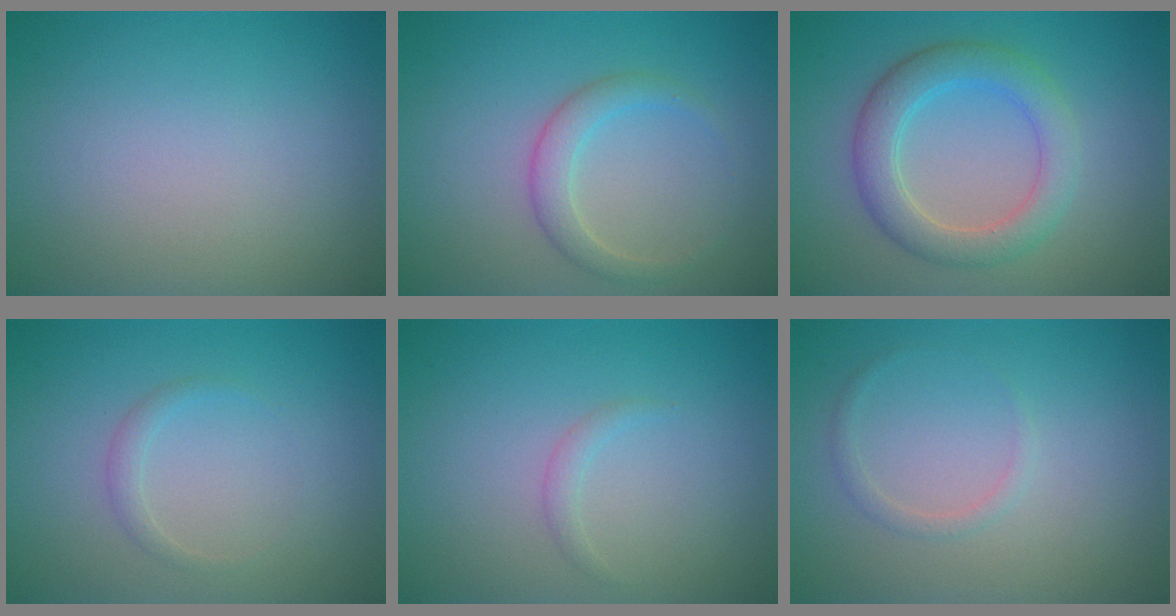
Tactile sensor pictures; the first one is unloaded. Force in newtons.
{"total": 2.3, "press": 2.3, "slide": 0.1}
{"total": 4.5, "press": 4.5, "slide": 0.0}
{"total": 1.0, "press": 1.0, "slide": 0.1}
{"total": 0.9, "press": 0.9, "slide": 0.0}
{"total": 0.9, "press": 0.9, "slide": 0.1}